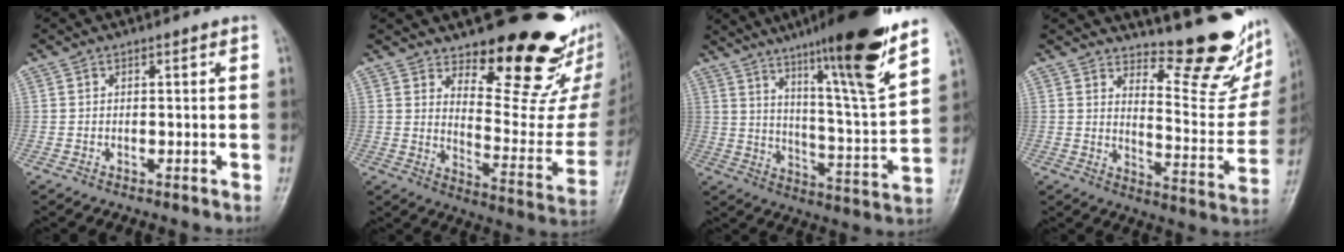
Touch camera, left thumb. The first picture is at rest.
{"total": 21.1, "force": [15.9, 7.7, 11.6], "torque": [-0.102, -0.138, 0.215]}
{"total": 21.5, "force": [14.5, 1.1, 15.9], "torque": [-0.217, -0.069, 0.228]}
{"total": 16.1, "force": [12.9, 4.4, 8.7], "torque": [-0.079, -0.122, 0.176]}